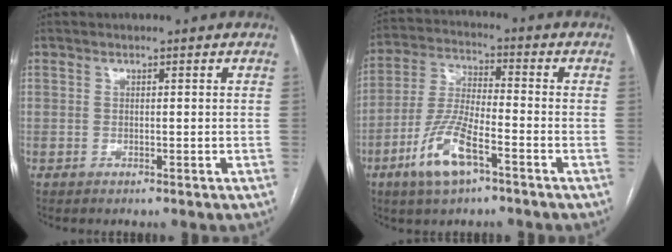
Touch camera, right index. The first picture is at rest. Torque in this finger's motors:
{"motor_torque": [1.05, -0.34, 0.27, 0.15]}